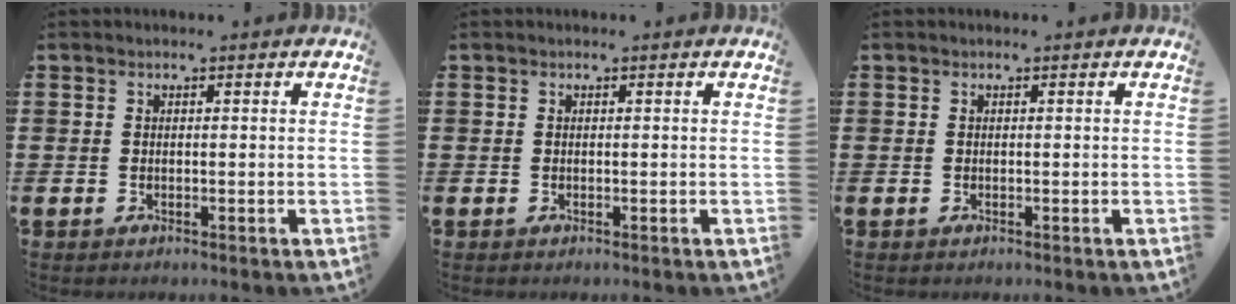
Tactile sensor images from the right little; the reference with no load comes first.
{"total": 0.0}
{"total": 0.0}